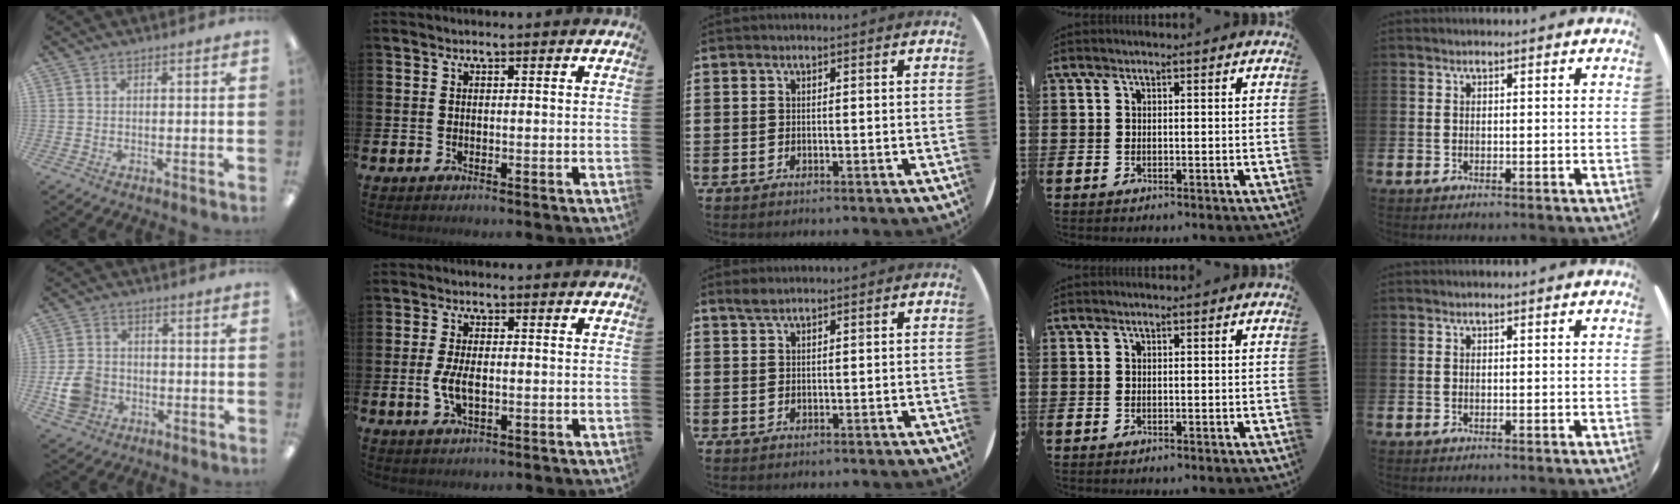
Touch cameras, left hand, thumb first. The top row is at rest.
{"thumb": {"total": 7.9, "force": [-2.4, 6.4, 3.9], "torque": [-0.073, 0.011, -0.044]}, "index": {"total": 3.8, "force": [-0.3, 1.8, 3.4], "torque": [-0.068, 0.003, -0.009]}, "middle": {"total": 1.5, "force": [1.3, 0.3, 0.6], "torque": [-0.014, 0.002, 0.025]}}